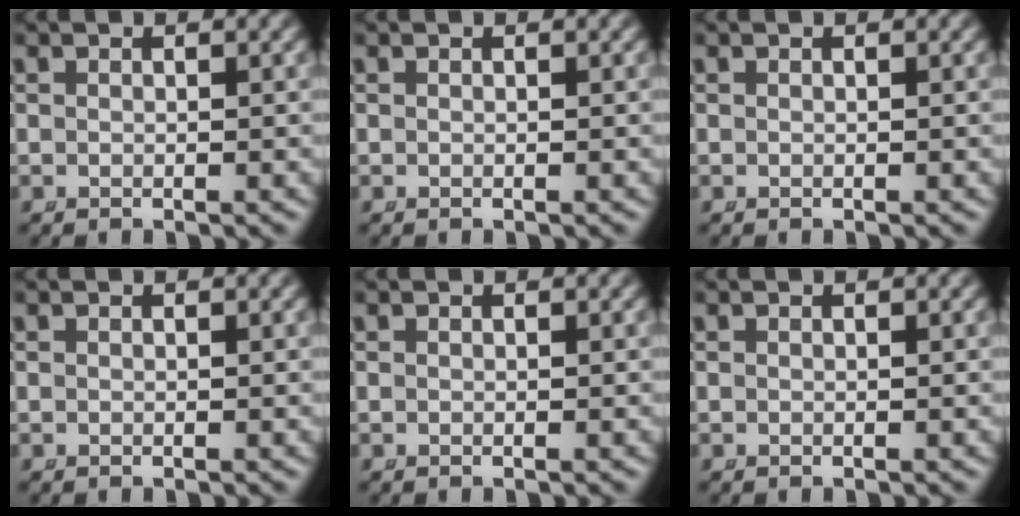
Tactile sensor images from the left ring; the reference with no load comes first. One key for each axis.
{"total": 0.0}
{"total": 0.0}
{"total": 0.0}
{"total": 0.0}
{"total": 0.0}